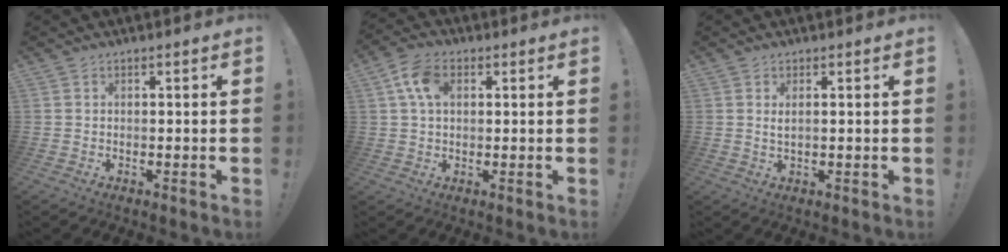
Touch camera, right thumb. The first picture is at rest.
{"total": 8.5, "force": [2.3, 5.5, 6.1], "torque": [-0.110, 0.009, 0.044]}
{"total": 1.8, "force": [1.0, 0.3, 1.5], "torque": [-0.016, -0.006, 0.013]}